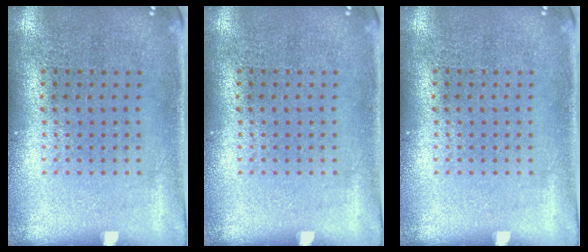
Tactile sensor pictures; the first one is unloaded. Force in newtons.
{"total": 0.0}
{"total": 0.0}